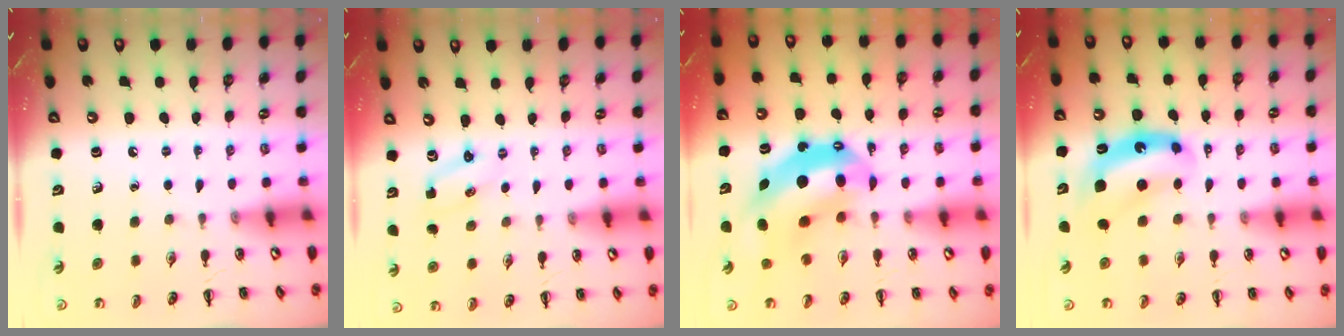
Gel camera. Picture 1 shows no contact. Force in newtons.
{"total": 2.4, "press": 2.4, "slide": 0.6}
{"total": 12.3, "press": 11.9, "slide": 2.9}
{"total": 8.0, "press": 7.8, "slide": 1.7}